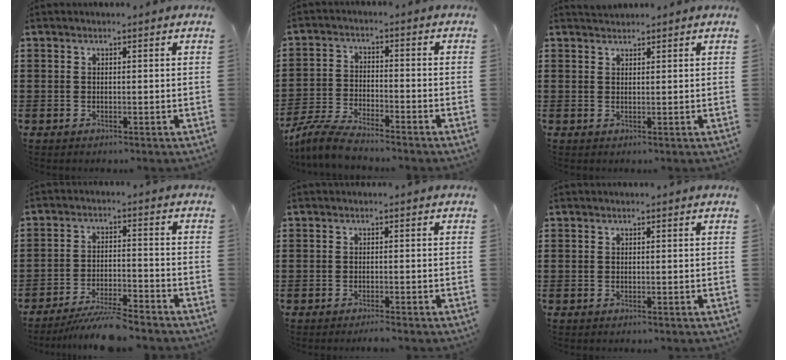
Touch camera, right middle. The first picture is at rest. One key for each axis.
{"total": 6.0, "fx": -5.5, "fy": 0.2, "fz": 2.3, "tx": -0.064, "ty": -0.010, "tz": -0.108}
{"total": 1.3, "fx": 1.2, "fy": 0.3, "fz": 0.0, "tx": -0.002, "ty": 0.003, "tz": 0.024}
{"total": 6.2, "fx": -5.9, "fy": 0.1, "fz": 2.2, "tx": -0.037, "ty": -0.003, "tz": -0.110}
{"total": 1.1, "fx": -1.0, "fy": -0.1, "fz": 0.4, "tx": -0.008, "ty": -0.001, "tz": -0.019}
{"total": 0.0}